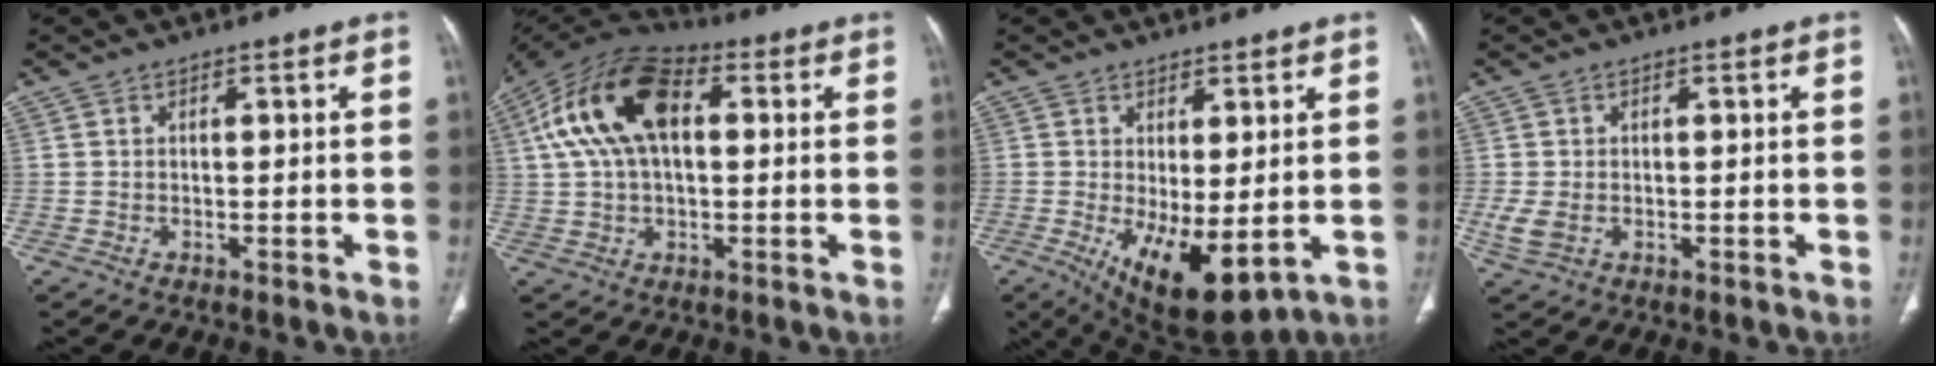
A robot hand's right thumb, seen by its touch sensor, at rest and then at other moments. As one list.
[{"total": 17.1, "force": [3.8, 9.7, 13.6], "torque": [-0.253, 0.033, 0.059]}, {"total": 11.2, "force": [-1.8, 4.6, 10.1], "torque": [-0.163, -0.023, -0.006]}, {"total": 3.6, "force": [-0.5, 2.5, 2.5], "torque": [-0.067, -0.002, -0.005]}]